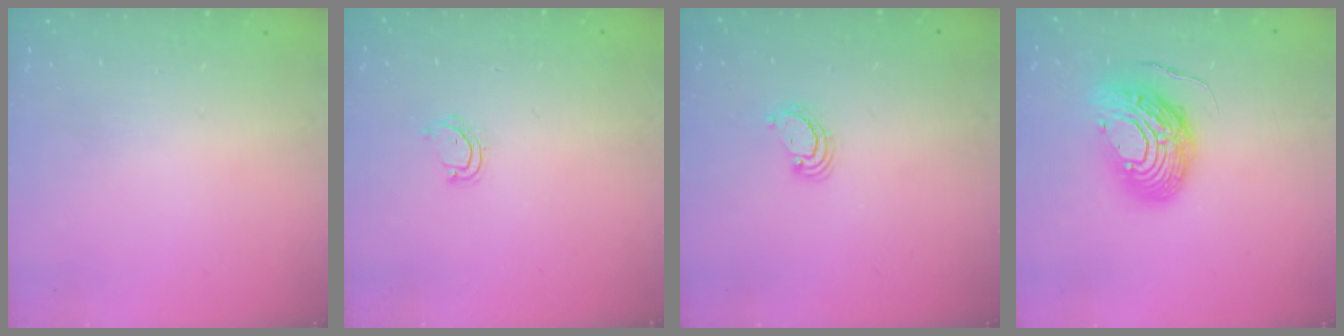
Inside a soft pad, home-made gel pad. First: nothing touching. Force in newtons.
{"total": 3.3, "press": 3.3, "slide": 0.2}
{"total": 2.5, "press": 2.5, "slide": 0.3}
{"total": 13.8, "press": 13.8, "slide": 1.1}